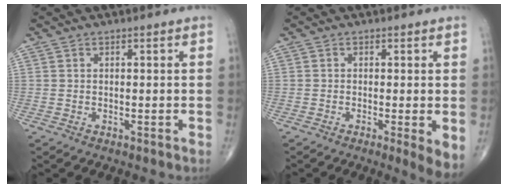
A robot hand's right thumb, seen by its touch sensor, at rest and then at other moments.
{"total": 4.1, "force": [-0.8, 0.7, 4.0], "torque": [-0.067, -0.014, -0.018]}